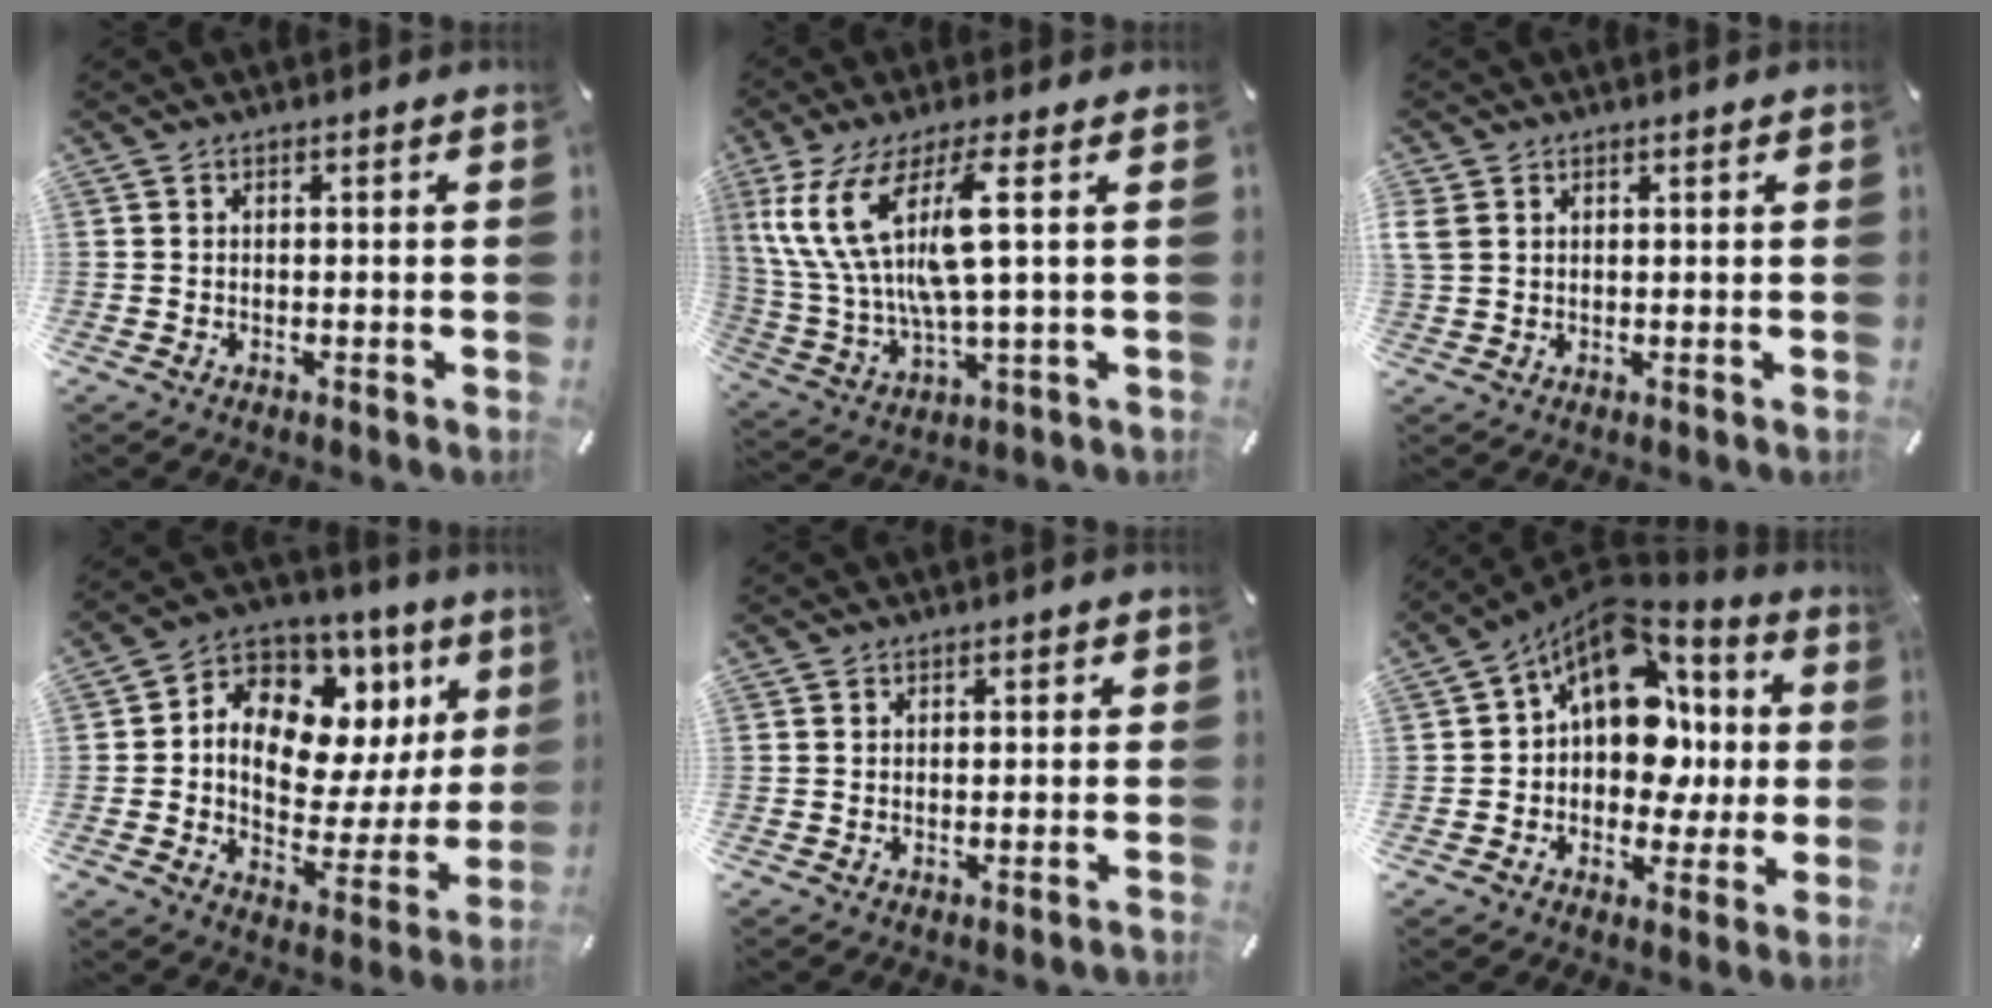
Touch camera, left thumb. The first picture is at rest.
{"total": 15.0, "force": [4.9, 3.3, 13.7], "torque": [-0.305, -0.019, 0.076]}
{"total": 3.0, "force": [1.5, 2.2, 1.2], "torque": [-0.027, 0.003, 0.030]}
{"total": 12.7, "force": [5.0, 9.3, 6.9], "torque": [-0.102, -0.053, 0.091]}
{"total": 0.7, "force": [-0.6, 0.1, 0.4], "torque": [-0.009, -0.001, -0.010]}
{"total": 16.6, "force": [4.4, 12.2, 10.3], "torque": [-0.173, -0.039, 0.078]}